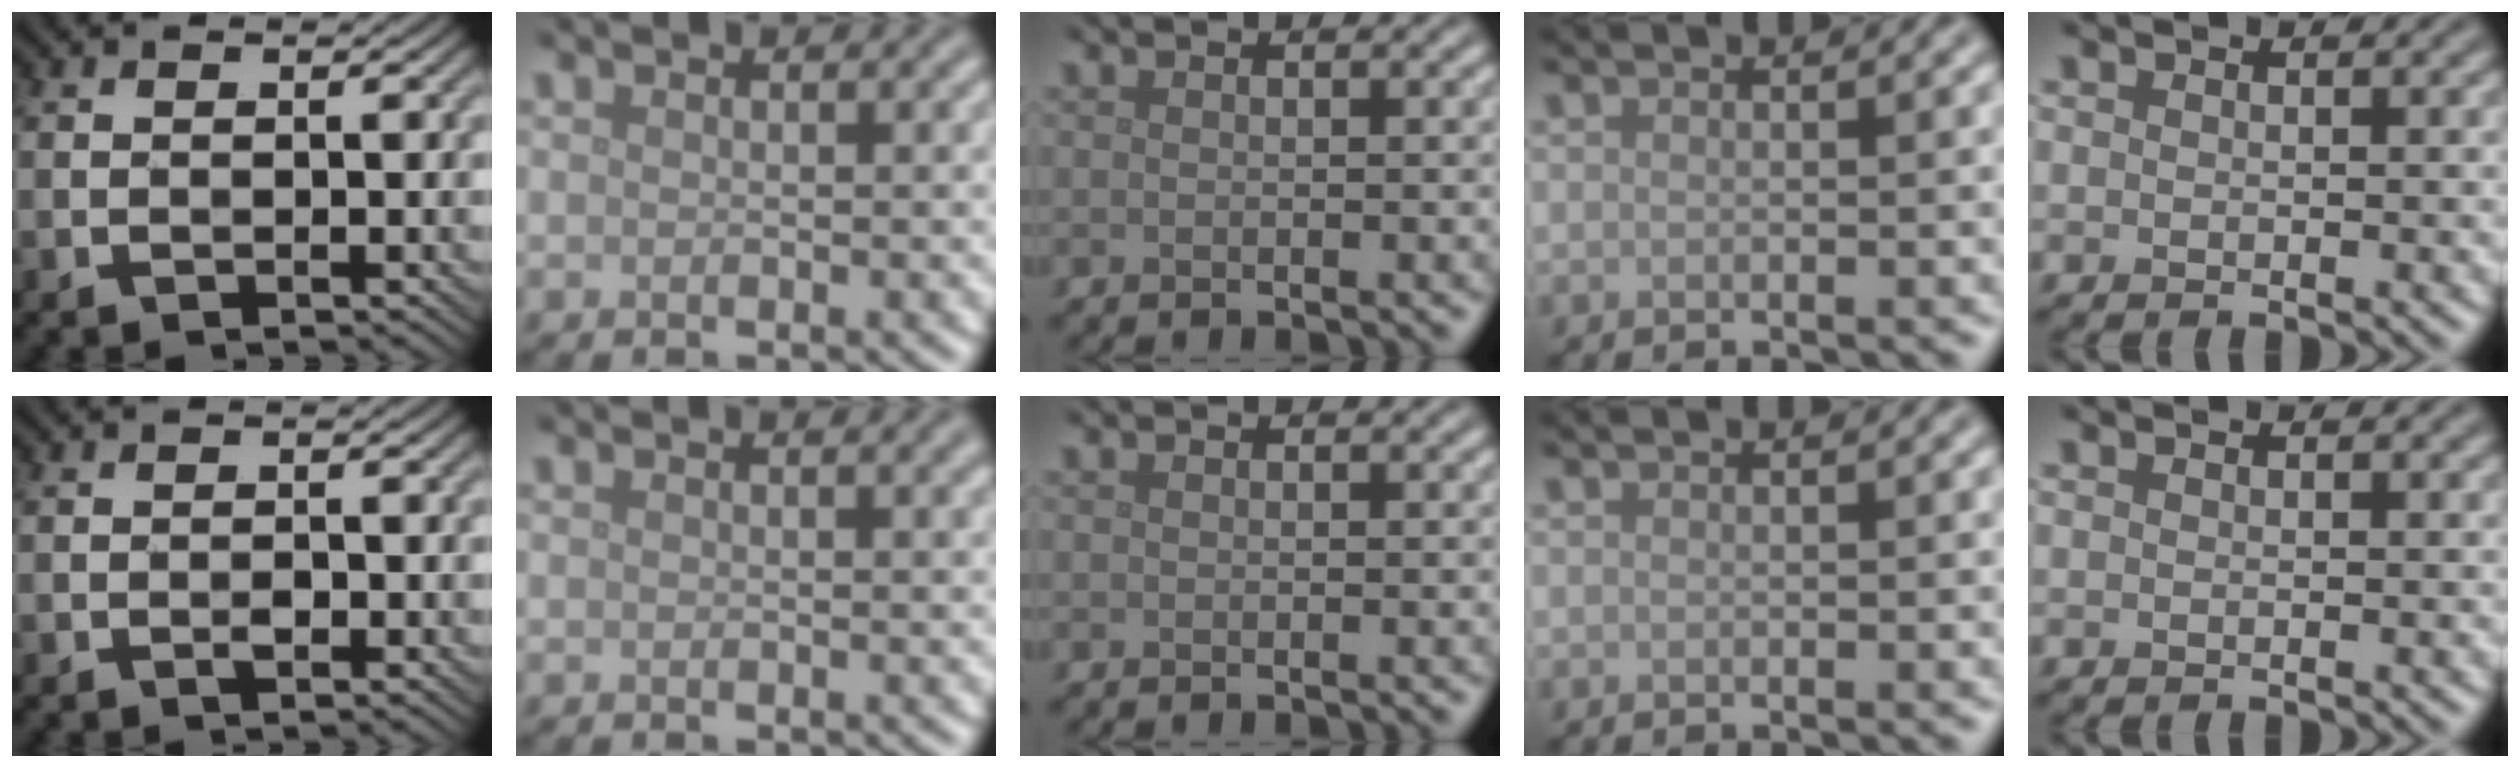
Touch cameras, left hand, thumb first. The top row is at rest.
{"thumb": {"total": 1.1, "force": [-0.5, 0.5, 0.8], "torque": [-0.011, 0.002, -0.009]}, "index": {"total": 1.3, "force": [0.6, 0.4, 1.1], "torque": [-0.010, 0.006, 0.008]}}